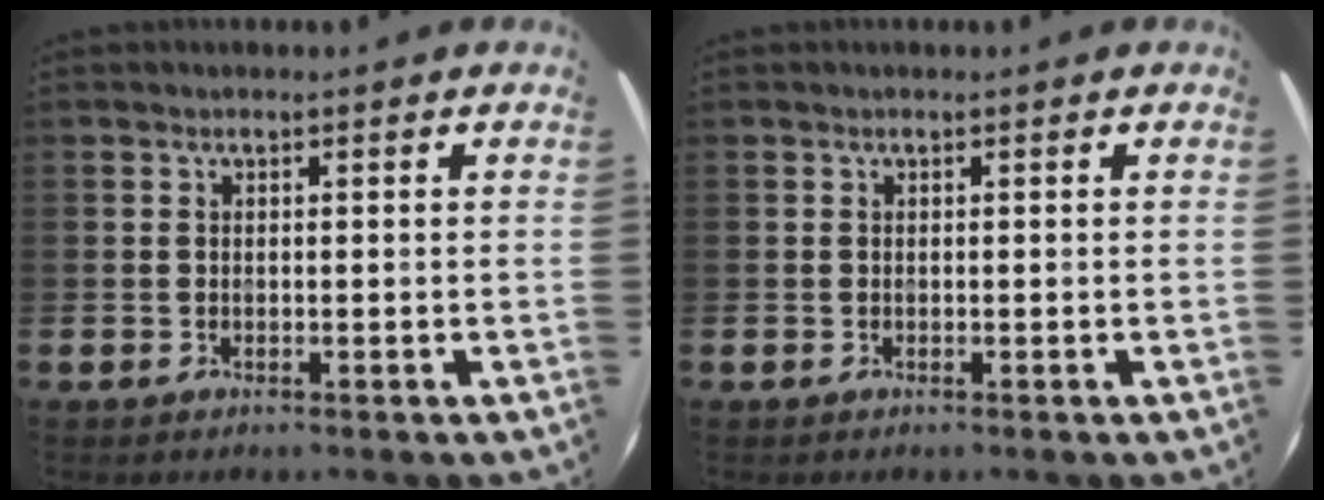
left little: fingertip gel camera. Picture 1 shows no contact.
{"total": 0.0}